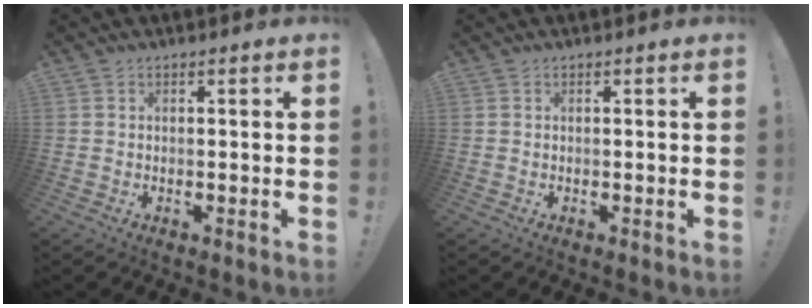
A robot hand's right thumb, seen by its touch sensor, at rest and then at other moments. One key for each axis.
{"total": 0.0}